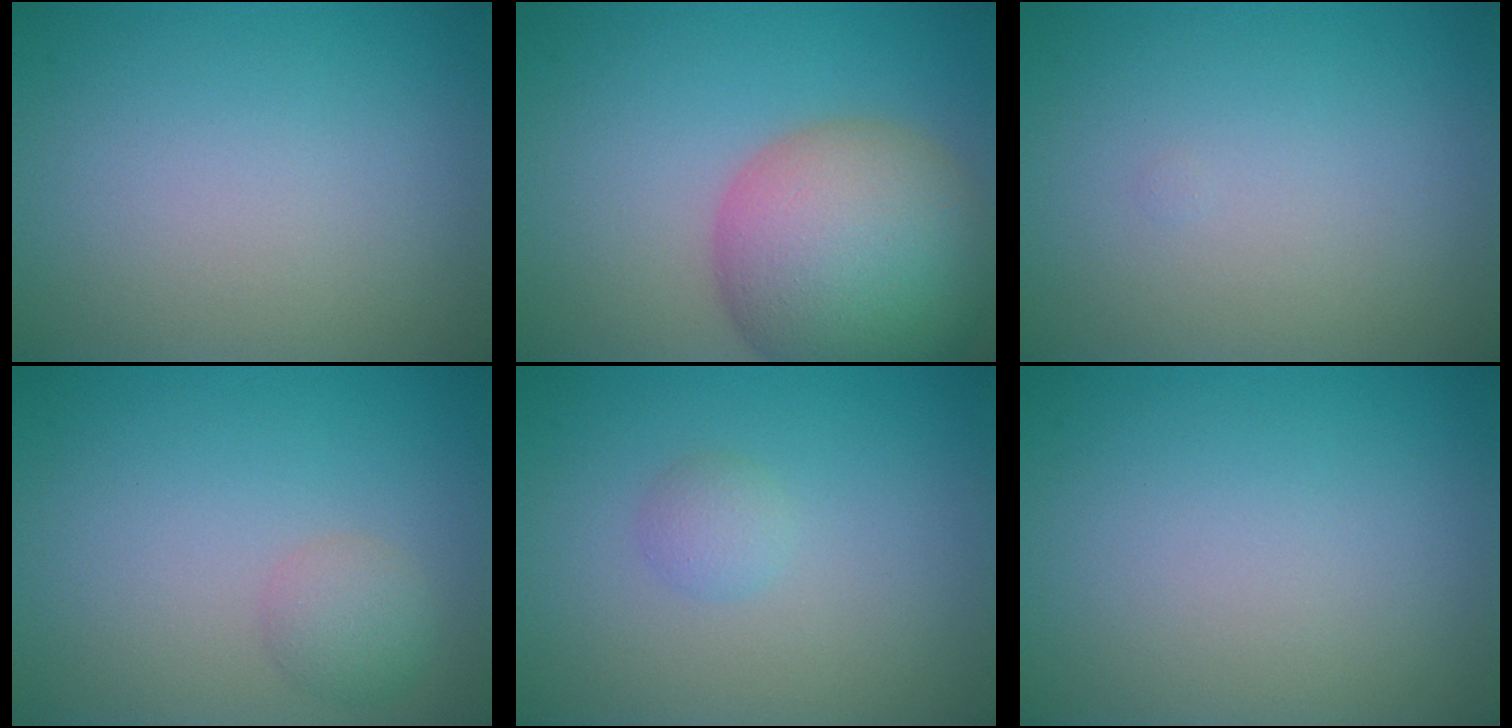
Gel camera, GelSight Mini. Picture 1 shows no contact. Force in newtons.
{"total": 11.8, "press": 11.8, "slide": 0.7}
{"total": 0.0}
{"total": 1.9, "press": 1.9, "slide": 0.1}
{"total": 1.2, "press": 1.2, "slide": 0.0}
{"total": 0.0}